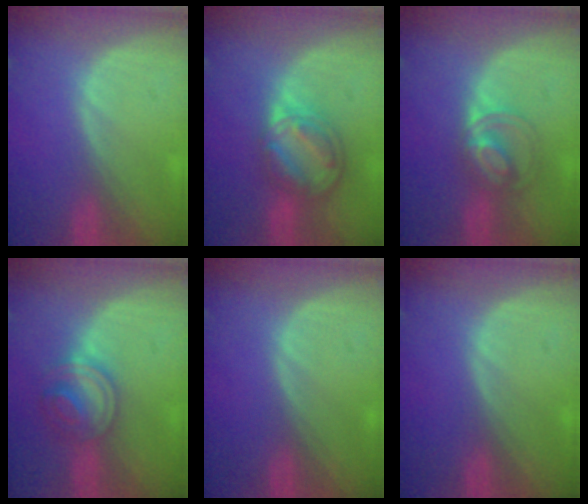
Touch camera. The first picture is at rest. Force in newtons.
{"total": 8.2, "press": 7.0, "slide": 4.3}
{"total": 5.0, "press": 5.0, "slide": 0.5}
{"total": 6.0, "press": 5.4, "slide": 2.6}
{"total": 0.0}
{"total": 0.0}